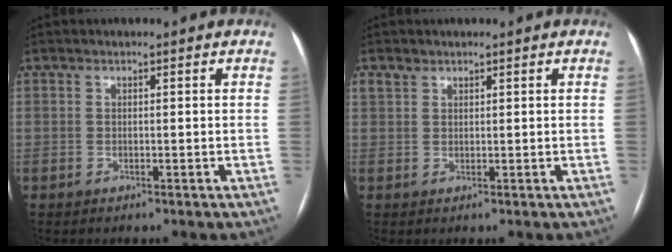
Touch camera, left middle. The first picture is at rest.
{"total": 1.5, "force": [1.1, 0.9, 0.3], "torque": [-0.006, 0.009, 0.023]}